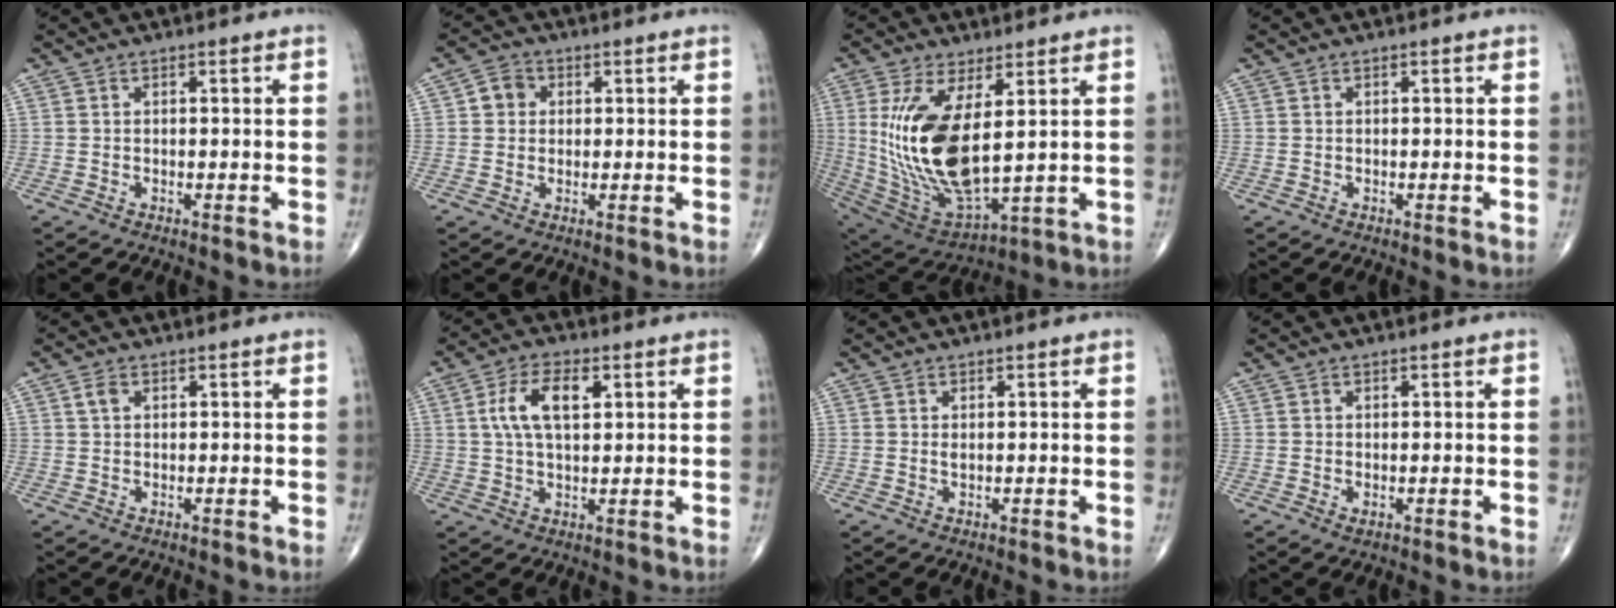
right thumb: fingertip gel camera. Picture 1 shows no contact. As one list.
[{"total": 3.7, "force": [0.7, 3.3, 1.5], "torque": [-0.005, 0.005, 0.006]}, {"total": 19.1, "force": [3.3, 7.9, 17.1], "torque": [-0.354, -0.031, 0.084]}, {"total": 0.0}, {"total": 1.8, "force": [0.7, 1.2, 1.2], "torque": [-0.021, 0.004, 0.014]}, {"total": 8.3, "force": [2.3, 4.0, 6.9], "torque": [-0.128, 0.005, 0.042]}, {"total": 0.6, "force": [0.1, 0.3, 0.5], "torque": [-0.008, -0.002, 0.004]}, {"total": 0.8, "force": [-0.2, 0.5, 0.6], "torque": [-0.007, -0.002, -0.001]}]